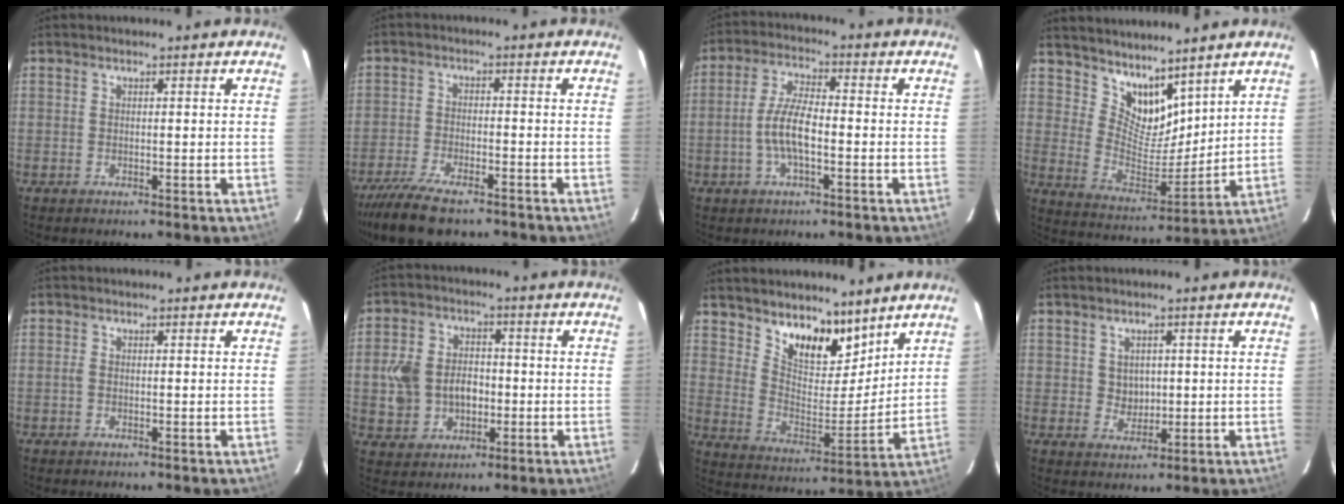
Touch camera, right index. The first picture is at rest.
{"total": 11.9, "force": [-9.5, 3.5, 6.3], "torque": [-0.151, -0.033, -0.169]}
{"total": 7.1, "force": [-1.9, 2.2, 6.5], "torque": [-0.132, 0.005, -0.037]}
{"total": 10.7, "force": [8.6, 4.9, 4.1], "torque": [-0.073, -0.007, 0.170]}
{"total": 0.7, "force": [-0.1, 0.3, 0.6], "torque": [-0.013, 0.001, -0.004]}
{"total": 10.3, "force": [-1.0, 8.6, 5.6], "torque": [-0.136, 0.021, -0.005]}
{"total": 12.5, "force": [9.5, 5.7, 5.8], "torque": [-0.095, -0.002, 0.169]}
{"total": 3.2, "force": [0.6, 3.0, 1.0], "torque": [-0.013, 0.003, 0.017]}